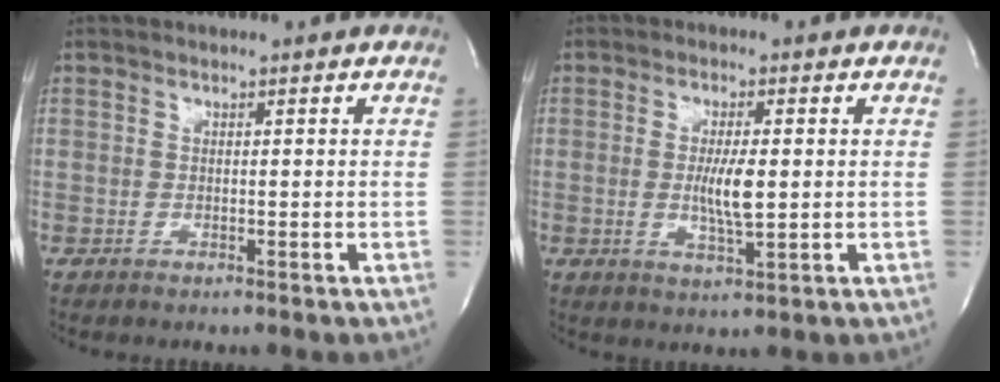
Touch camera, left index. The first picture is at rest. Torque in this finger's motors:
{"motor_torque": [0.24, 0.14, 0.11, 0.05]}